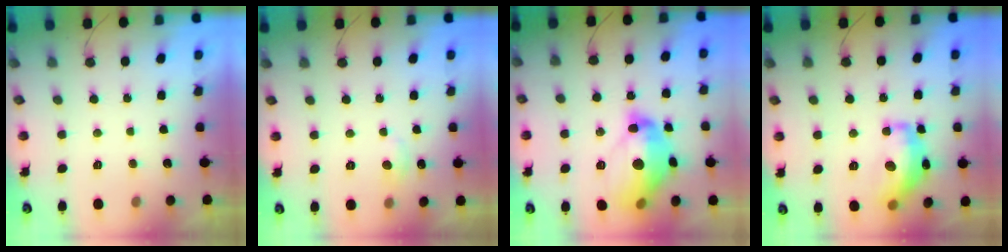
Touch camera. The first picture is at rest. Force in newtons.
{"total": 3.2, "press": 3.2, "slide": 0.4}
{"total": 16.6, "press": 16.4, "slide": 2.0}
{"total": 16.0, "press": 16.0, "slide": 0.8}